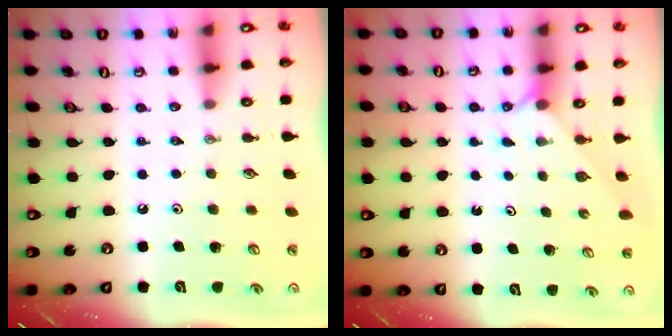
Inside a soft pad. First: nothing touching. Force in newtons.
{"total": 1.2, "press": 1.2, "slide": 0.2}